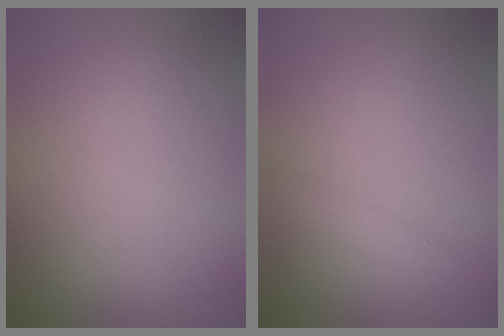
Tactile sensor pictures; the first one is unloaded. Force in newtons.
{"total": 1.1, "press": 1.1, "slide": 0.1}